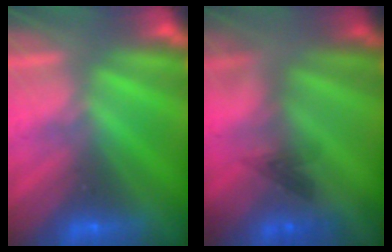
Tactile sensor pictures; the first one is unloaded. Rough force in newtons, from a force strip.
{"total": 2.2}